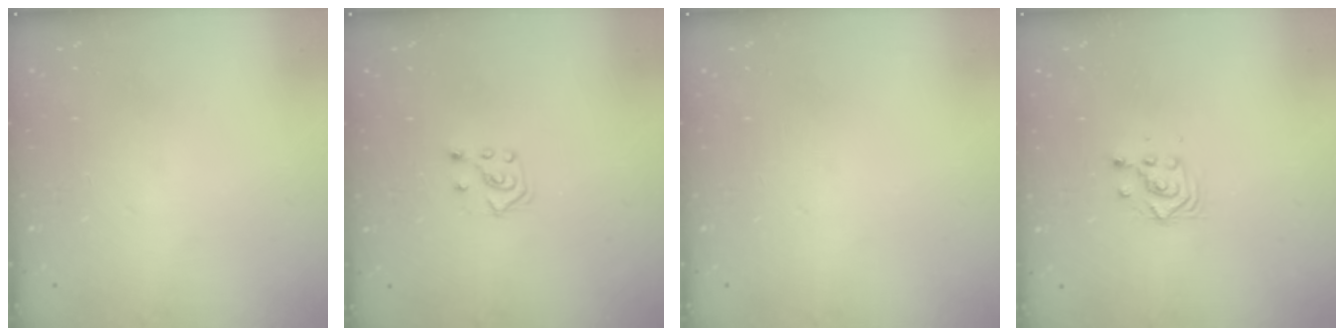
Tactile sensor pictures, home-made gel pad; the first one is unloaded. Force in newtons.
{"total": 4.6, "press": 4.5, "slide": 0.8}
{"total": 0.0}
{"total": 2.8, "press": 2.8, "slide": 0.1}